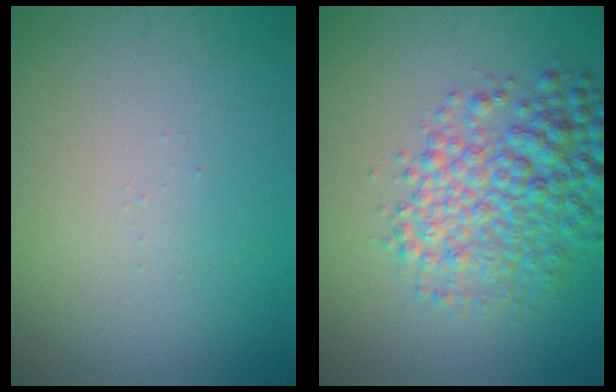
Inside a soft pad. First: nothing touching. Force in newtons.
{"total": 5.9, "press": 5.9, "slide": 0.1}